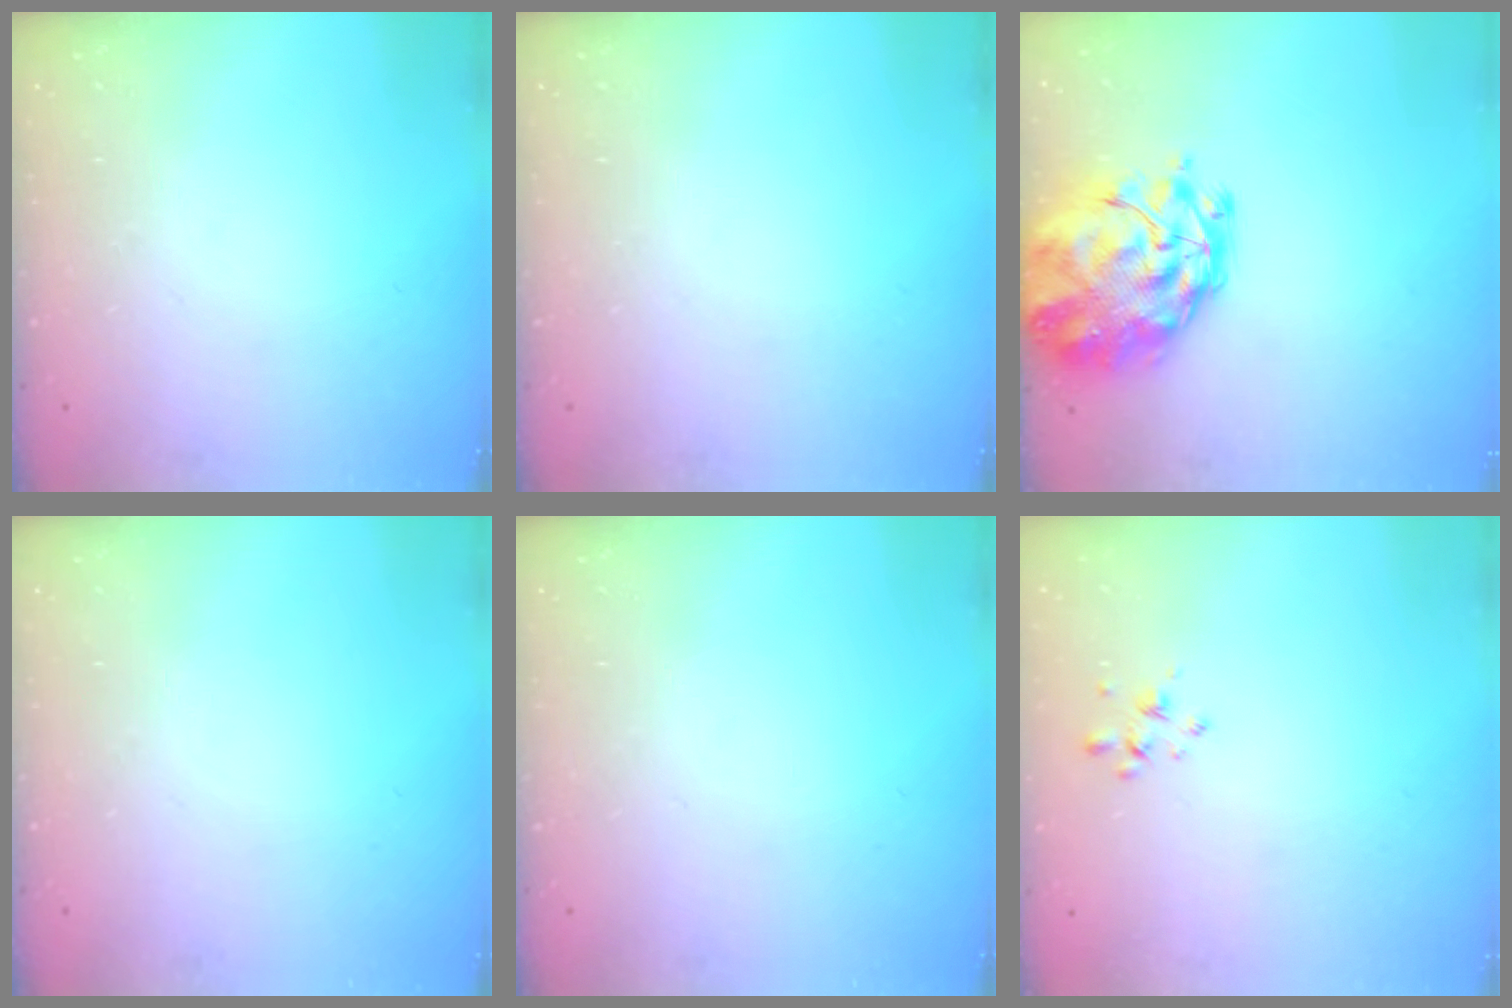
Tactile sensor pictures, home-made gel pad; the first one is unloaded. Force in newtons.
{"total": 0.0}
{"total": 4.8, "press": 4.5, "slide": 1.7}
{"total": 0.0}
{"total": 0.0}
{"total": 2.8, "press": 2.6, "slide": 1.0}